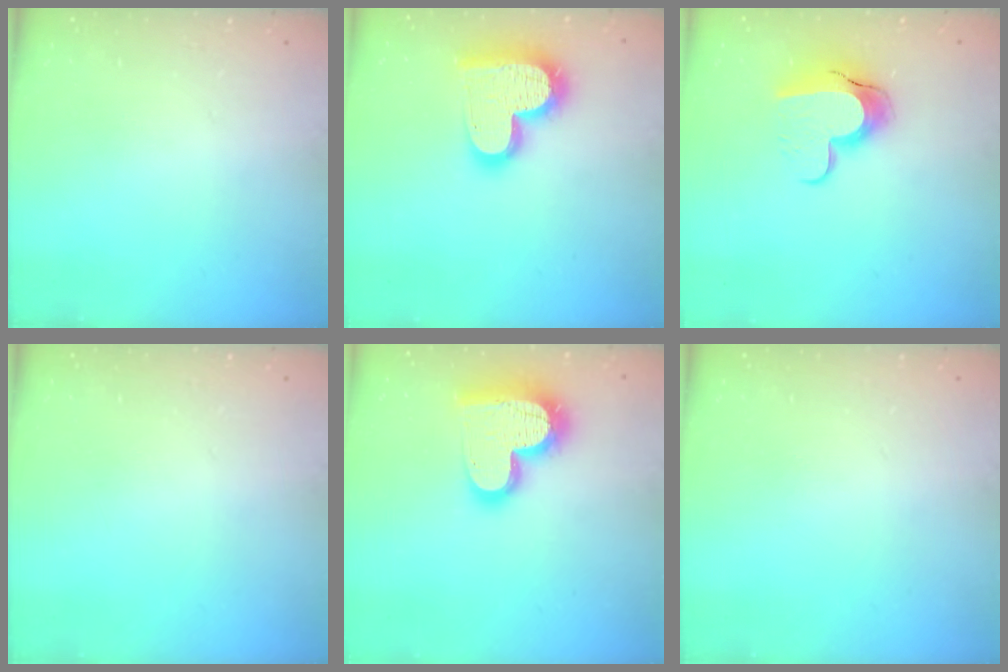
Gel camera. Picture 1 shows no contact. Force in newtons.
{"total": 20.1, "press": 20.0, "slide": 1.8}
{"total": 10.9, "press": 10.9, "slide": 1.0}
{"total": 0.0}
{"total": 19.9, "press": 19.9, "slide": 1.7}
{"total": 0.0}